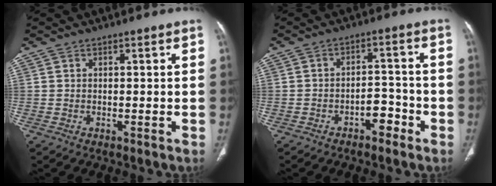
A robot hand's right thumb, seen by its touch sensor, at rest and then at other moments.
{"total": 4.7, "force": [-2.8, 2.7, 2.6], "torque": [-0.021, 0.032, -0.043]}